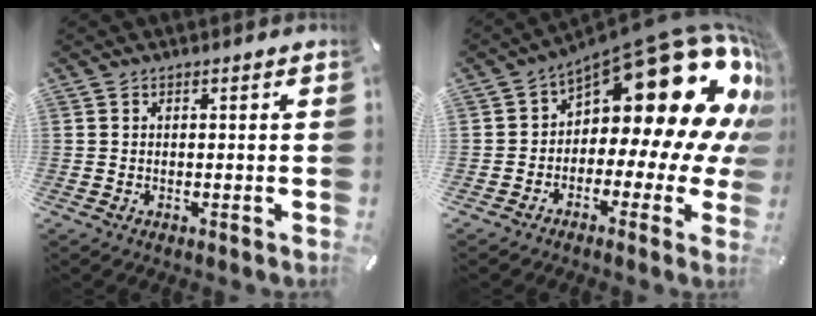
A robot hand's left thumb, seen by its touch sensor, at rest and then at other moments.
{"total": 24.1, "force": [10.2, 11.1, 18.8], "torque": [-0.254, -0.093, 0.177]}